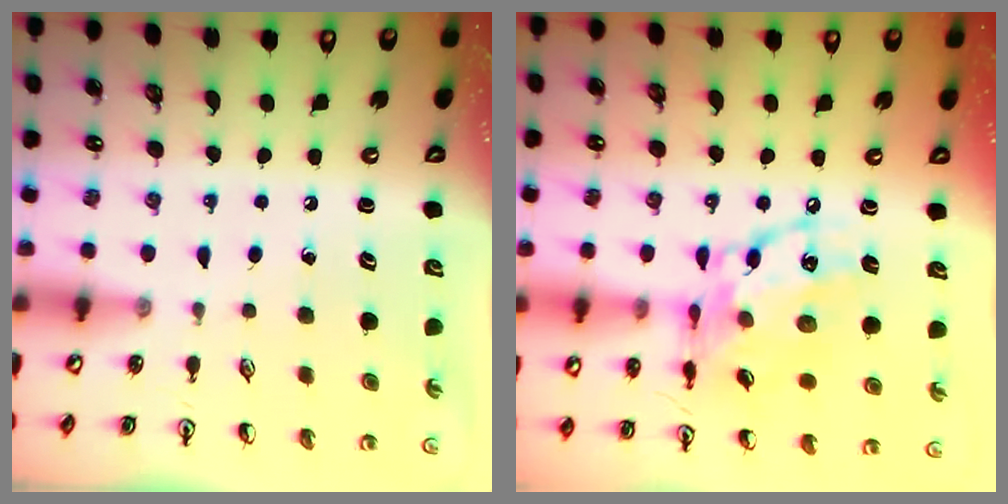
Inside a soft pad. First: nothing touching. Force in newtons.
{"total": 15.6, "press": 15.6, "slide": 0.9}